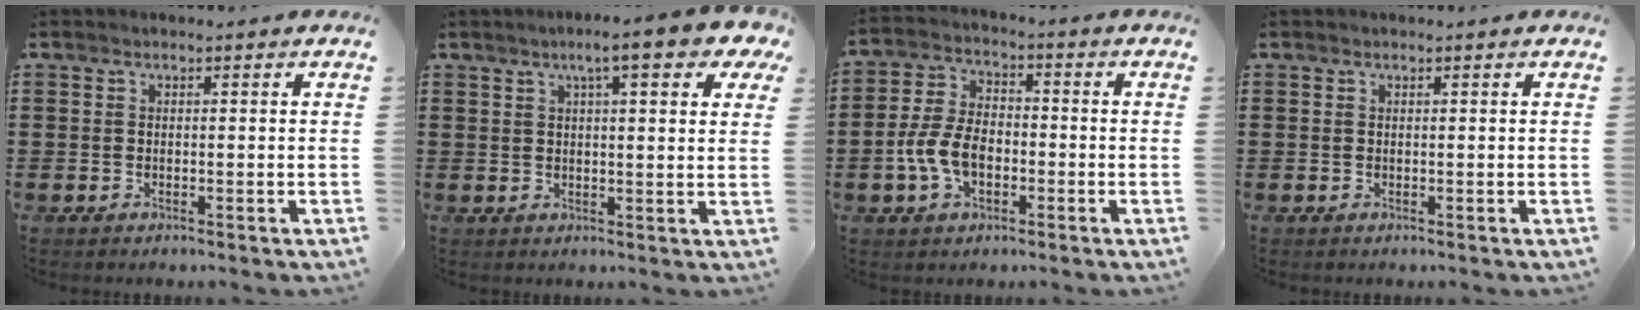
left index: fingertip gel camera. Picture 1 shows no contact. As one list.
[{"total": 7.3, "force": [4.5, 0.7, 5.8], "torque": [-0.098, -0.004, 0.071]}, {"total": 7.3, "force": [-2.3, 4.3, 5.4], "torque": [-0.135, 0.000, -0.052]}, {"total": 0.0}]